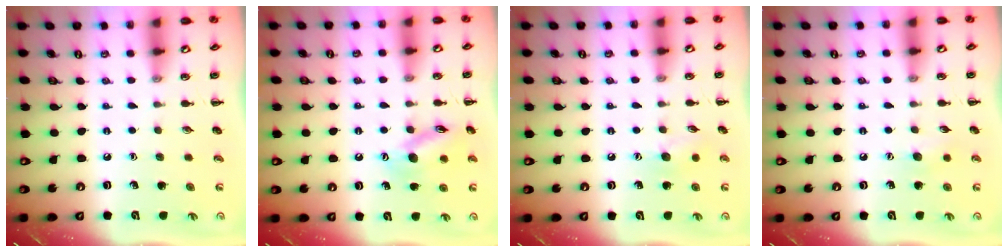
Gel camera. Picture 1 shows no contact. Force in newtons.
{"total": 12.5, "press": 12.3, "slide": 2.0}
{"total": 7.5, "press": 7.4, "slide": 1.1}
{"total": 5.7, "press": 5.5, "slide": 1.6}